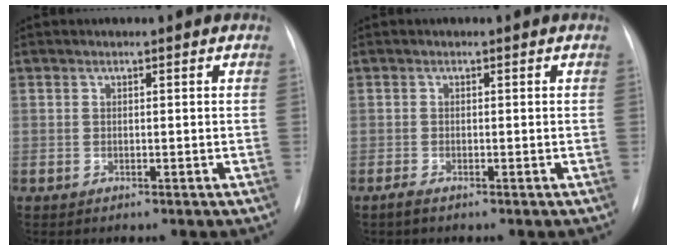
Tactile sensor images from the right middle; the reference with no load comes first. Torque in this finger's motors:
{"motor_torque": [-0.08, 0.00, -0.01, 0.01]}